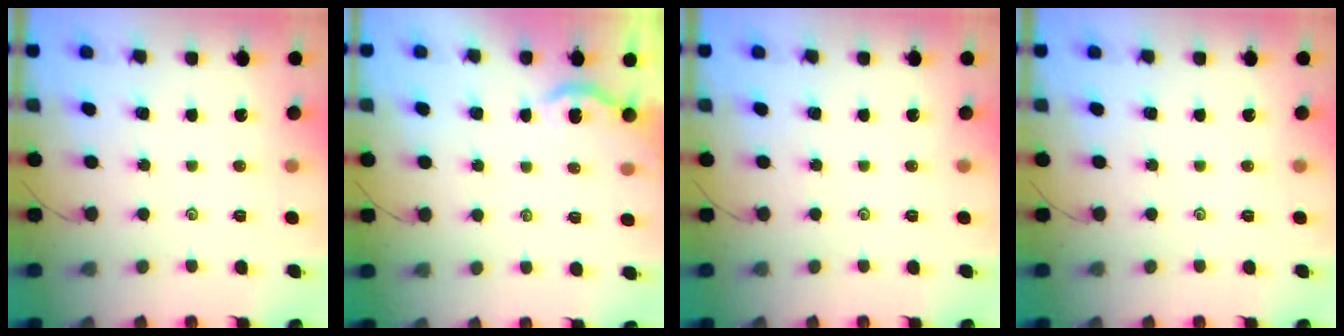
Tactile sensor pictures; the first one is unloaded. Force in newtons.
{"total": 4.8, "press": 4.8, "slide": 0.3}
{"total": 0.0}
{"total": 0.0}